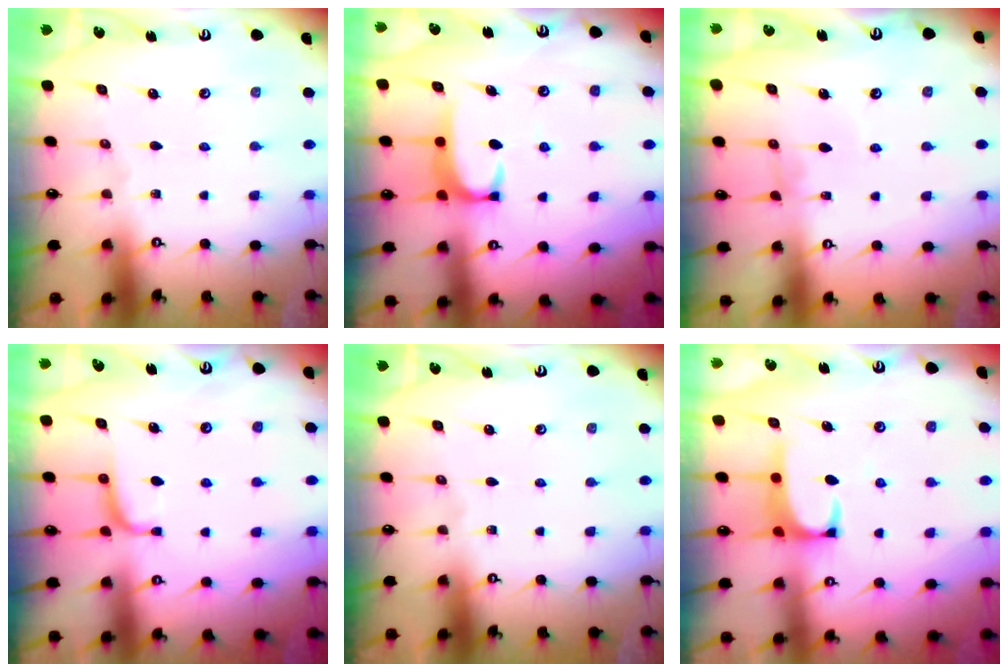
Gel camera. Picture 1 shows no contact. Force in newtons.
{"total": 2.0, "press": 1.9, "slide": 0.6}
{"total": 0.0}
{"total": 0.5, "press": 0.0, "slide": 0.5}
{"total": 0.0}
{"total": 1.0, "press": 0.9, "slide": 0.4}